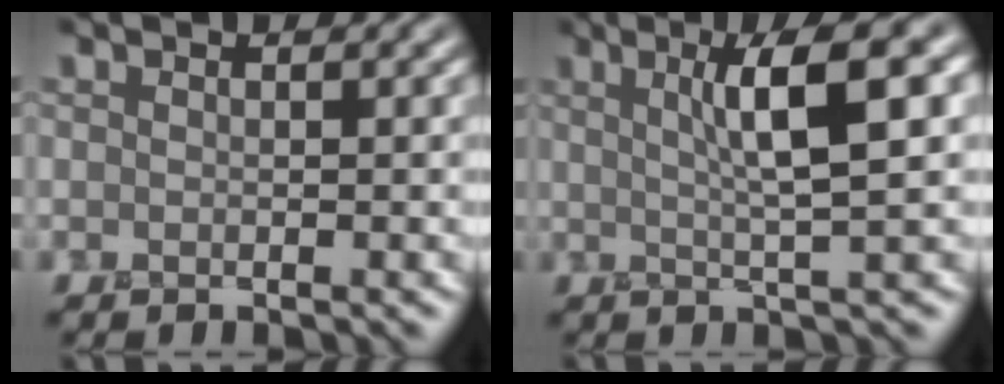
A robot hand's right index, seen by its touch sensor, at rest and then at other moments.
{"total": 6.0, "force": [1.8, 1.0, 5.7], "torque": [-0.078, 0.015, 0.026]}